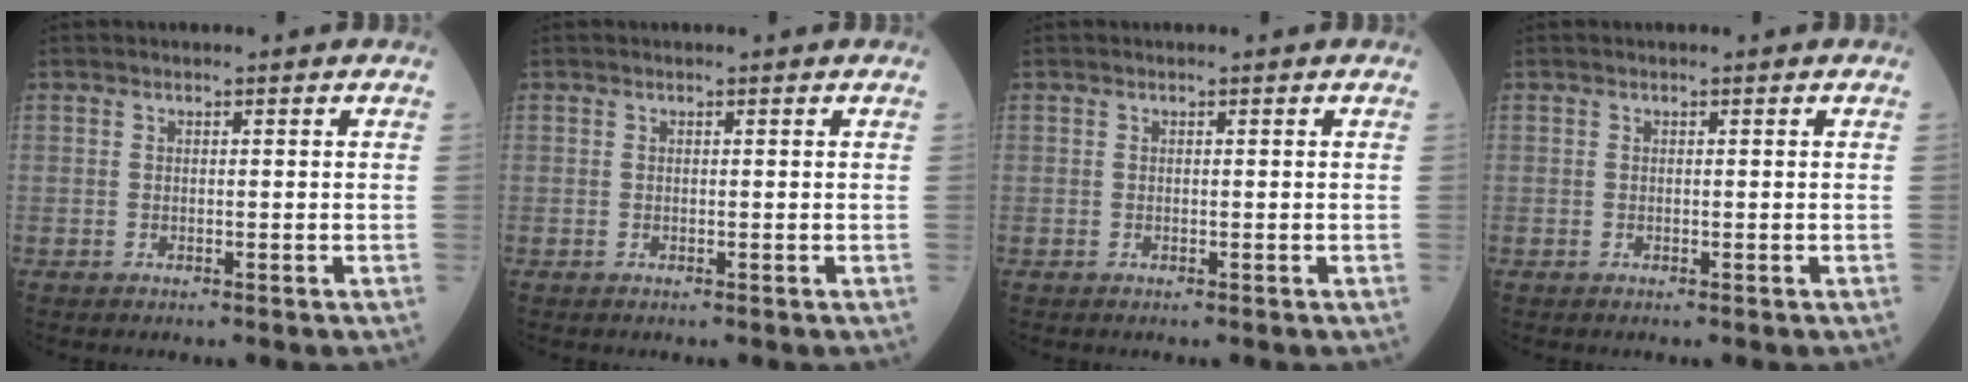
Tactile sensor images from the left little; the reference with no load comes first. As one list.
[{"total": 0.0}, {"total": 0.0}, {"total": 0.0}]